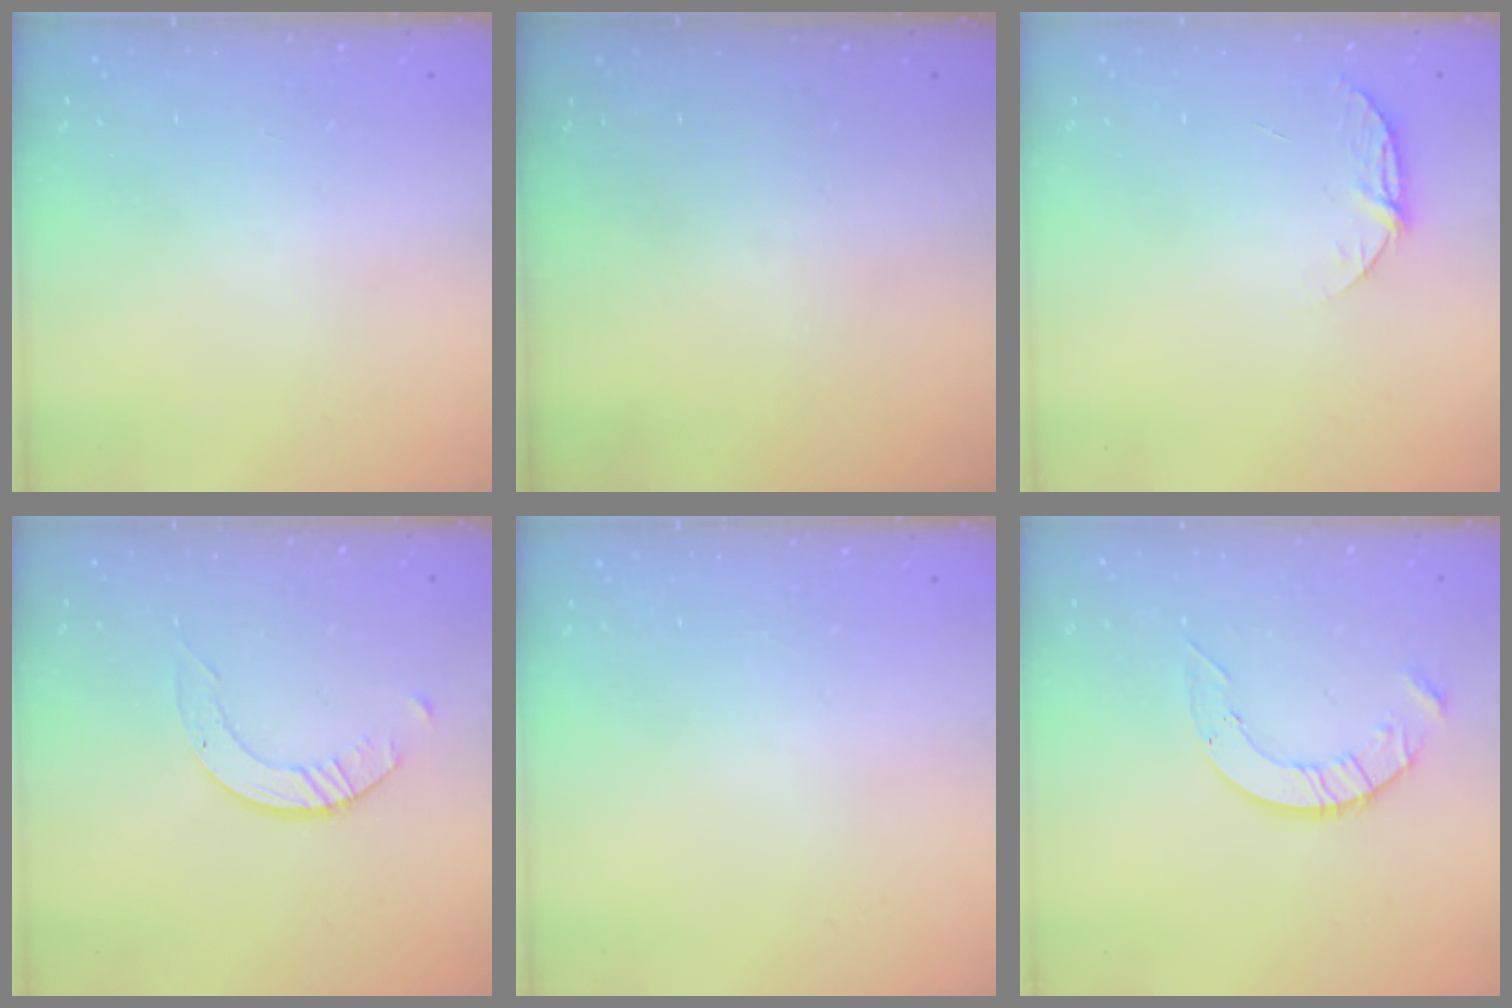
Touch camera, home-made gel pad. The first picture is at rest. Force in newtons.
{"total": 0.0}
{"total": 5.6, "press": 5.6, "slide": 0.6}
{"total": 2.9, "press": 2.9, "slide": 0.3}
{"total": 0.0}
{"total": 7.0, "press": 7.0, "slide": 0.4}